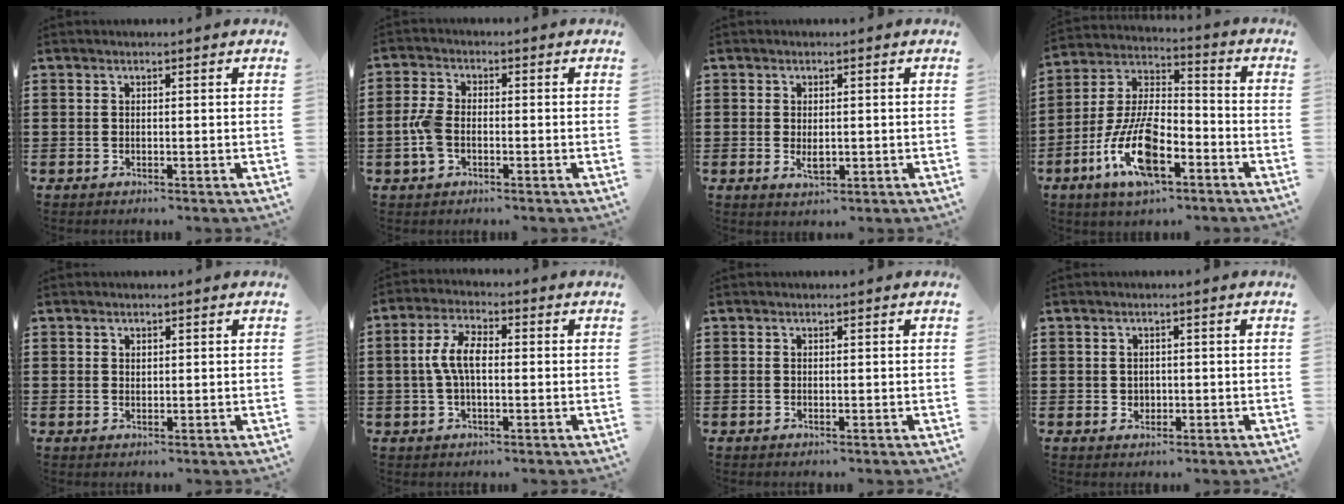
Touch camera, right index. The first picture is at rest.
{"total": 4.7, "force": [-1.1, 2.6, 3.8], "torque": [-0.096, -0.004, -0.027]}
{"total": 2.1, "force": [-0.2, 0.9, 1.8], "torque": [-0.034, 0.001, -0.003]}
{"total": 13.4, "force": [-6.7, 5.4, 10.2], "torque": [-0.226, 0.004, -0.128]}
{"total": 0.8, "force": [0.6, 0.5, 0.0], "torque": [-0.001, 0.003, 0.011]}
{"total": 6.0, "force": [-0.1, 2.6, 5.4], "torque": [-0.120, 0.001, -0.009]}
{"total": 0.0}
{"total": 1.2, "force": [0.0, 1.2, 0.2], "torque": [-0.008, 0.008, -0.002]}